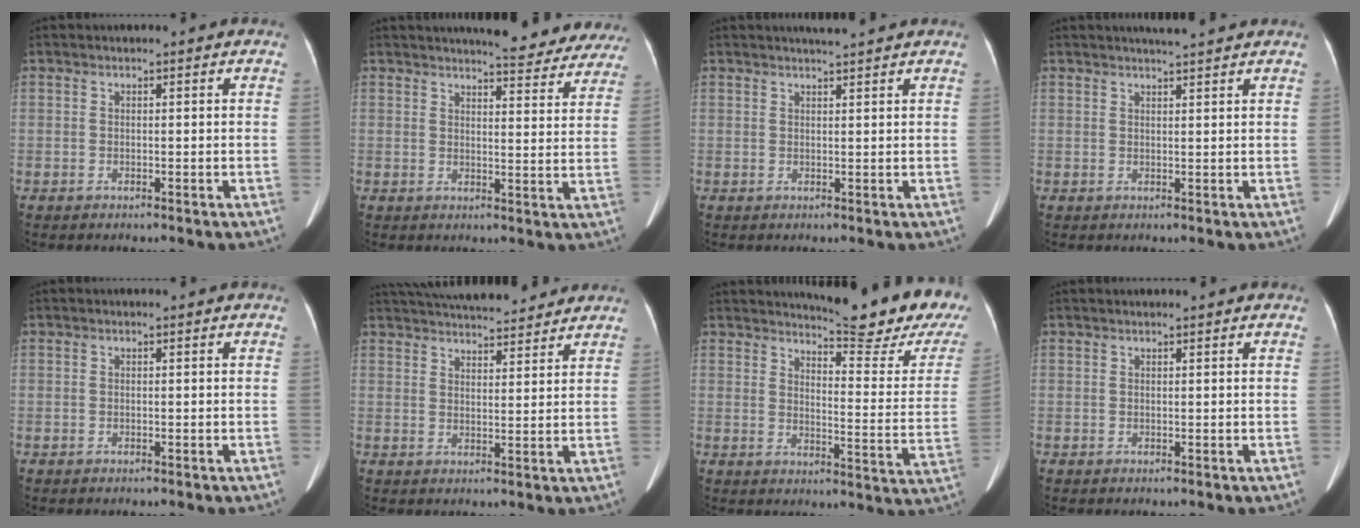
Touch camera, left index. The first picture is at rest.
{"total": 14.4, "force": [13.4, 3.2, 4.1], "torque": [-0.022, -0.021, 0.136]}
{"total": 2.9, "force": [2.7, -0.3, 1.1], "torque": [-0.016, 0.011, 0.041]}
{"total": 4.0, "force": [3.7, -0.2, 1.6], "torque": [-0.023, 0.015, 0.049]}
{"total": 0.0}
{"total": 17.8, "force": [16.2, 3.7, 6.2], "torque": [-0.112, 0.034, 0.232]}
{"total": 17.4, "force": [15.8, 0.1, 7.4], "torque": [-0.106, -0.096, 0.187]}
{"total": 2.0, "force": [1.9, 0.0, 0.7], "torque": [-0.010, 0.024, 0.028]}